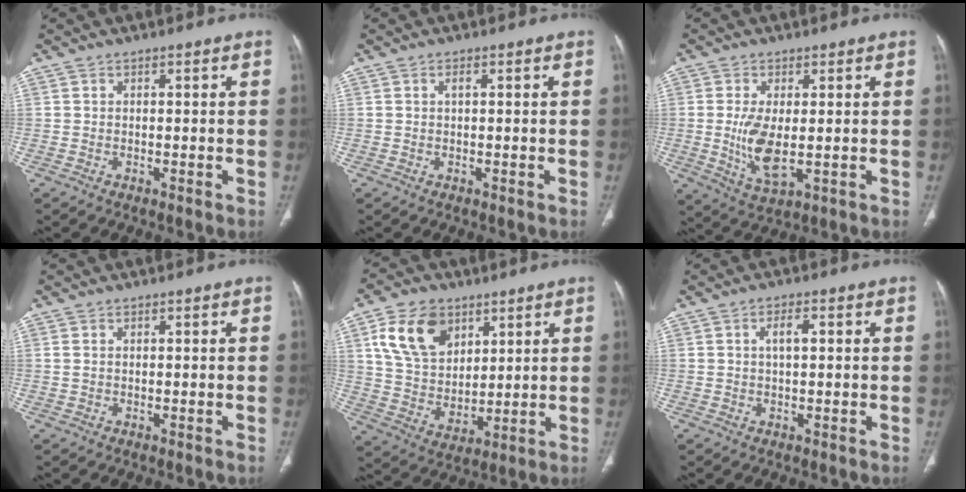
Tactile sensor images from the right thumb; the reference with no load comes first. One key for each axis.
{"total": 0.7, "fx": 0.2, "fy": 0.2, "fz": 0.6, "tx": -0.011, "ty": 0.001, "tz": 0.002}
{"total": 8.0, "fx": -0.3, "fy": 3.4, "fz": 7.2, "tx": -0.149, "ty": -0.019, "tz": 0.003}
{"total": 0.8, "fx": 0.2, "fy": 0.4, "fz": 0.6, "tx": -0.019, "ty": 0.010, "tz": 0.009}
{"total": 14.6, "fx": 6.7, "fy": 10.1, "fz": 8.2, "tx": -0.120, "ty": -0.028, "tz": 0.137}
{"total": 2.7, "fx": 0.6, "fy": 1.0, "fz": 2.5, "tx": -0.043, "ty": 0.005, "tz": 0.010}